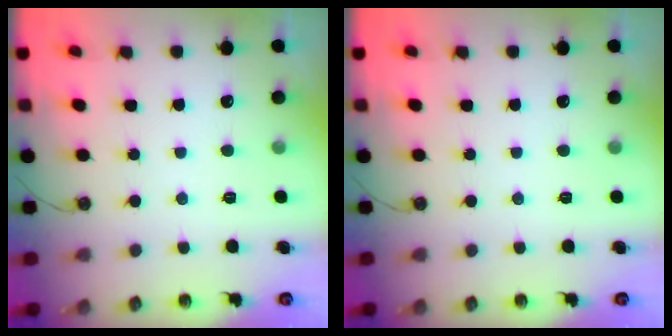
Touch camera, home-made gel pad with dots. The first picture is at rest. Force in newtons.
{"total": 0.0}